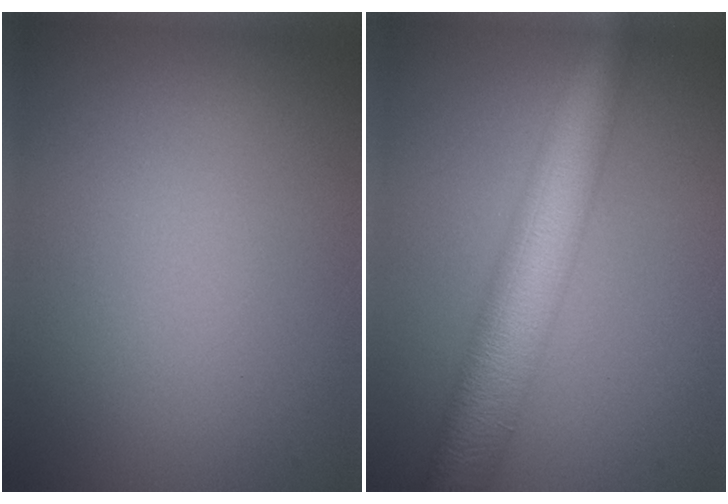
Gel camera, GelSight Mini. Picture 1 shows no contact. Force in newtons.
{"total": 8.6, "press": 8.6, "slide": 0.0}